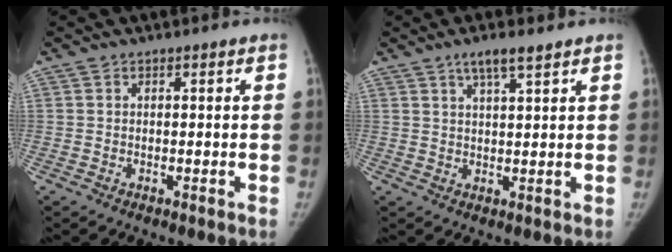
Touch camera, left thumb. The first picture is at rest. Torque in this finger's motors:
{"motor_torque": [0.57, -0.25, 0.85, -0.95, 0.24]}